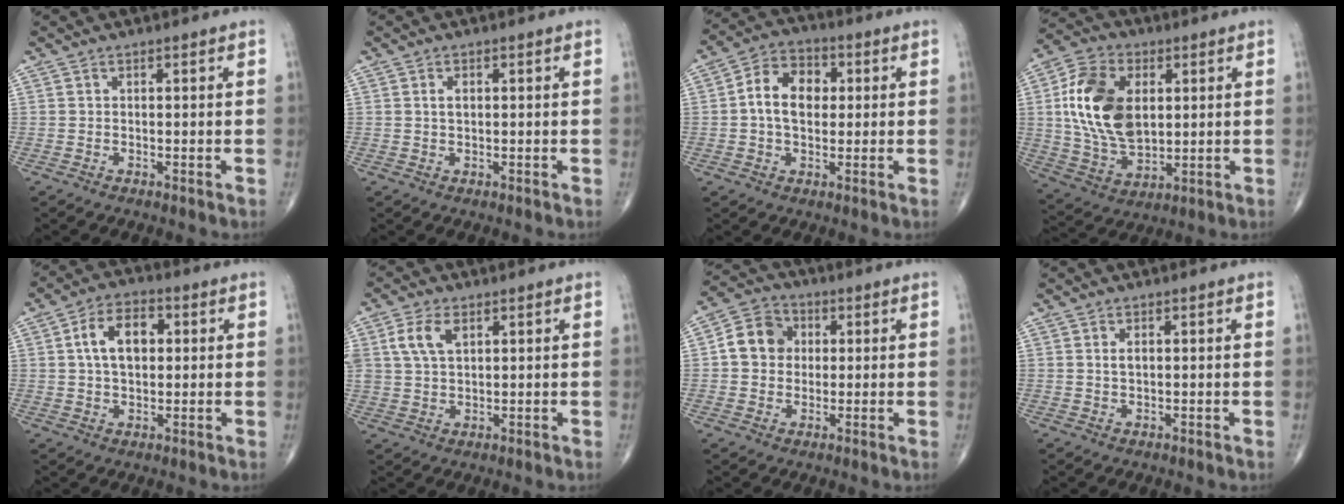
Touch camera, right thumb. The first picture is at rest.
{"total": 1.8, "force": [0.5, 1.1, 1.4], "torque": [-0.025, 0.001, 0.009]}
{"total": 9.9, "force": [0.9, 7.1, 6.8], "torque": [-0.100, 0.022, 0.008]}
{"total": 17.6, "force": [3.0, 11.2, 13.2], "torque": [-0.235, -0.006, 0.060]}
{"total": 9.6, "force": [1.9, 6.1, 7.2], "torque": [-0.110, 0.013, 0.029]}
{"total": 6.6, "force": [2.5, 3.9, 4.7], "torque": [-0.094, -0.002, 0.051]}
{"total": 8.4, "force": [0.9, 7.3, 4.1], "torque": [-0.051, 0.013, 0.004]}
{"total": 1.8, "force": [0.5, 1.0, 1.4], "torque": [-0.025, 0.000, 0.010]}